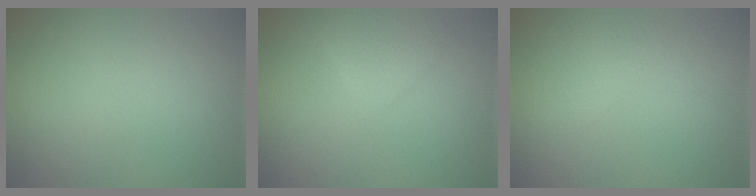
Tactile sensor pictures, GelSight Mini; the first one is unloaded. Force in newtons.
{"total": 2.3, "press": 2.3, "slide": 0.1}
{"total": 1.0, "press": 1.0, "slide": 0.0}